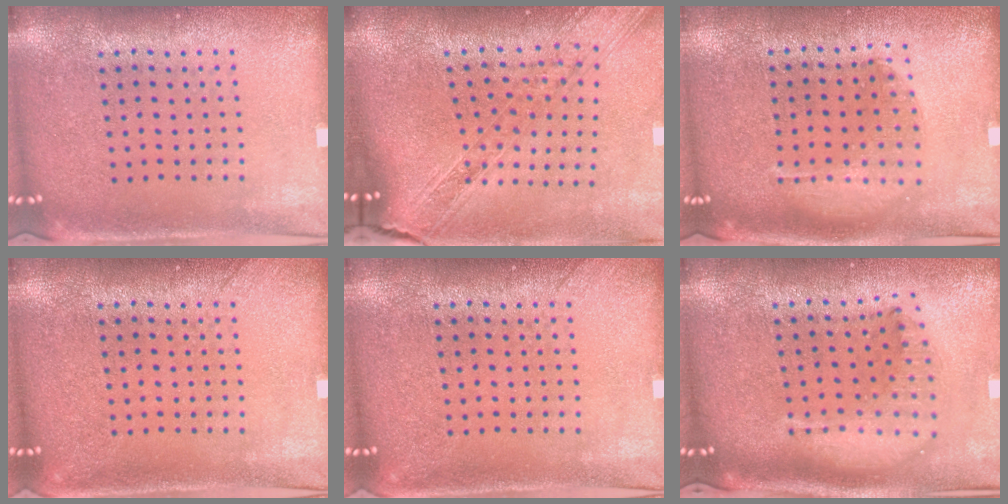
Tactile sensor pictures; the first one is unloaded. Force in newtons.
{"total": 2.3, "press": 1.9, "slide": 1.2}
{"total": 1.4, "press": 1.4, "slide": 0.4}
{"total": 1.1, "press": 1.1, "slide": 0.3}
{"total": 1.1, "press": 1.1, "slide": 0.3}
{"total": 2.3, "press": 1.7, "slide": 1.5}